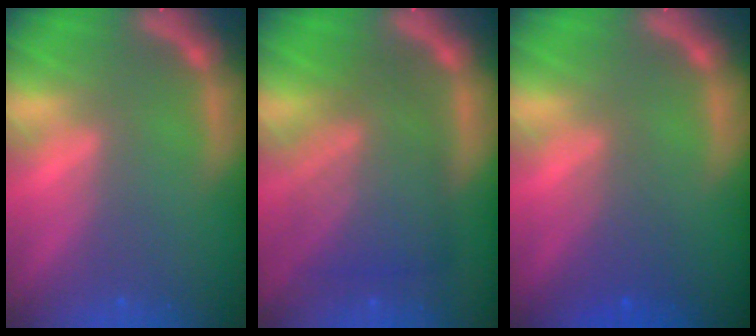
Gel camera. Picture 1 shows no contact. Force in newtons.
{"total": 8.1}
{"total": 2.5}